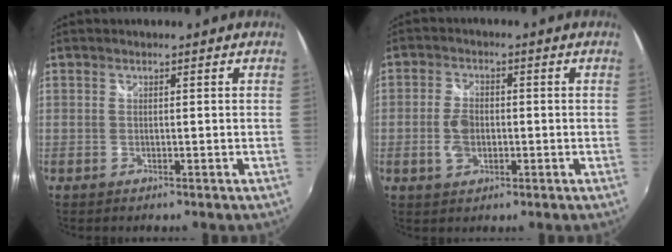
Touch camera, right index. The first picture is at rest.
{"total": 4.8, "force": [-1.1, 3.0, 3.6], "torque": [-0.076, 0.002, -0.018]}